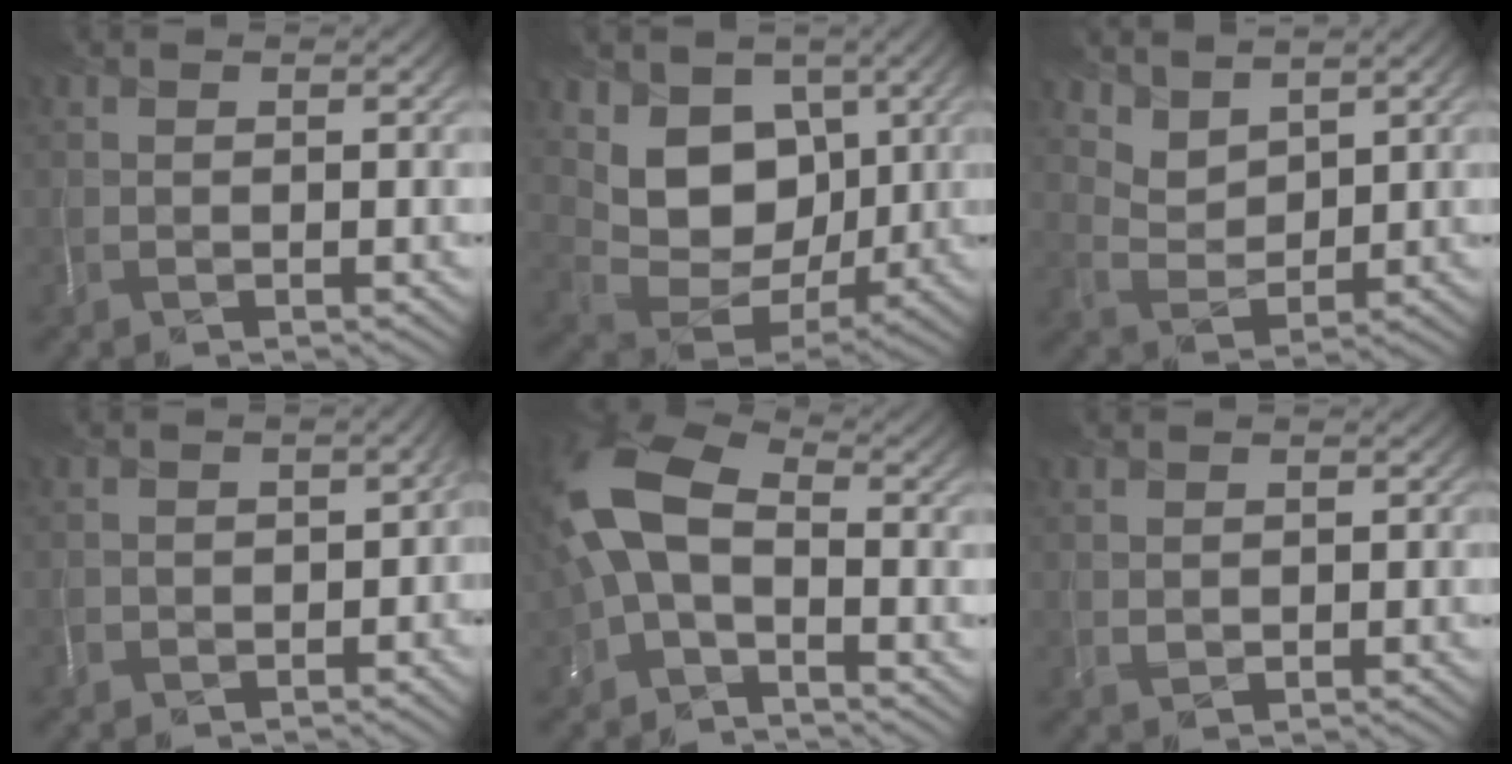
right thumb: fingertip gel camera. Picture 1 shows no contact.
{"total": 9.6, "force": [3.7, 7.4, 4.9], "torque": [-0.111, -0.025, 0.062]}
{"total": 5.7, "force": [4.7, 2.8, 1.6], "torque": [-0.043, -0.029, 0.113]}
{"total": 2.3, "force": [-1.5, 1.6, 0.3], "torque": [0.003, -0.012, -0.022]}
{"total": 9.4, "force": [-0.7, 5.6, 7.5], "torque": [-0.187, 0.011, -0.031]}
{"total": 1.0, "force": [0.3, 1.0, 0.1], "torque": [-0.002, -0.004, 0.012]}